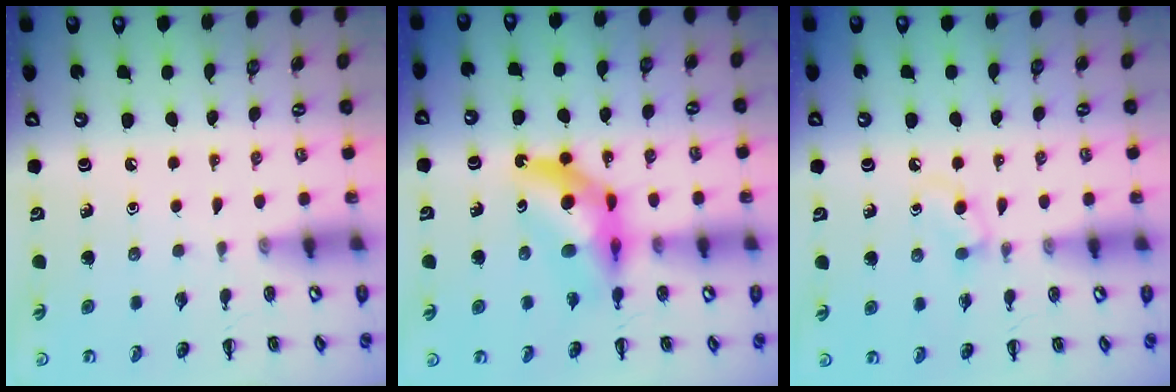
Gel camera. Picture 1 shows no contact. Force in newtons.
{"total": 10.2, "press": 9.7, "slide": 3.1}
{"total": 3.7, "press": 3.4, "slide": 1.4}